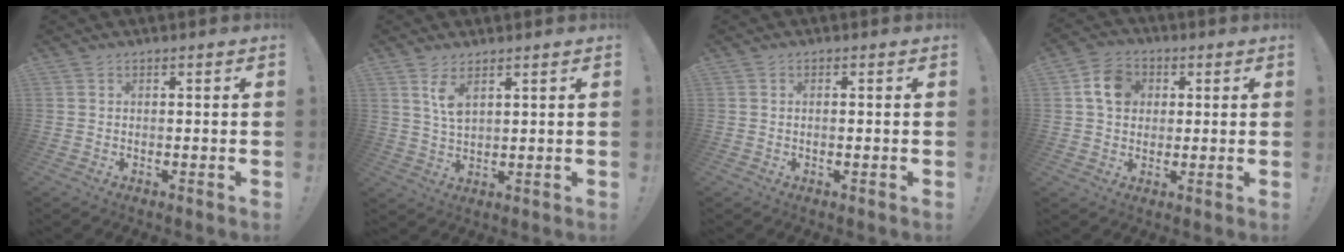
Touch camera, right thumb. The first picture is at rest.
{"total": 5.5, "force": [3.2, 2.0, 4.0], "torque": [-0.065, -0.020, 0.054]}
{"total": 0.8, "force": [-0.3, 0.2, 0.8], "torque": [-0.008, -0.001, -0.007]}
{"total": 9.2, "force": [2.5, 7.6, 4.6], "torque": [-0.066, 0.006, 0.049]}